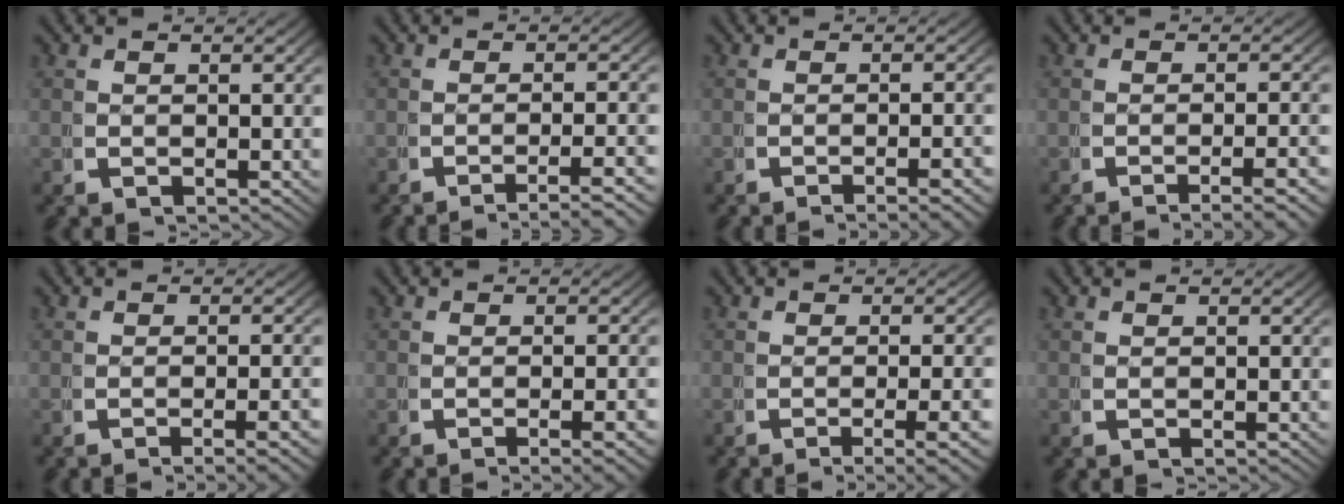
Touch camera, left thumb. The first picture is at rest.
{"total": 4.6, "force": [-3.7, 0.6, 2.7], "torque": [-0.036, -0.001, -0.058]}
{"total": 2.9, "force": [-2.2, 0.2, 1.9], "torque": [-0.025, 0.003, -0.037]}
{"total": 4.1, "force": [-3.0, 0.6, 2.8], "torque": [-0.037, -0.004, -0.047]}
{"total": 3.1, "force": [-2.0, 0.3, 2.3], "torque": [-0.032, 0.000, -0.033]}
{"total": 2.9, "force": [-1.7, 0.3, 2.3], "torque": [-0.033, 0.000, -0.028]}
{"total": 4.4, "force": [-2.6, 0.8, 3.5], "torque": [-0.052, -0.008, -0.037]}
{"total": 0.0}